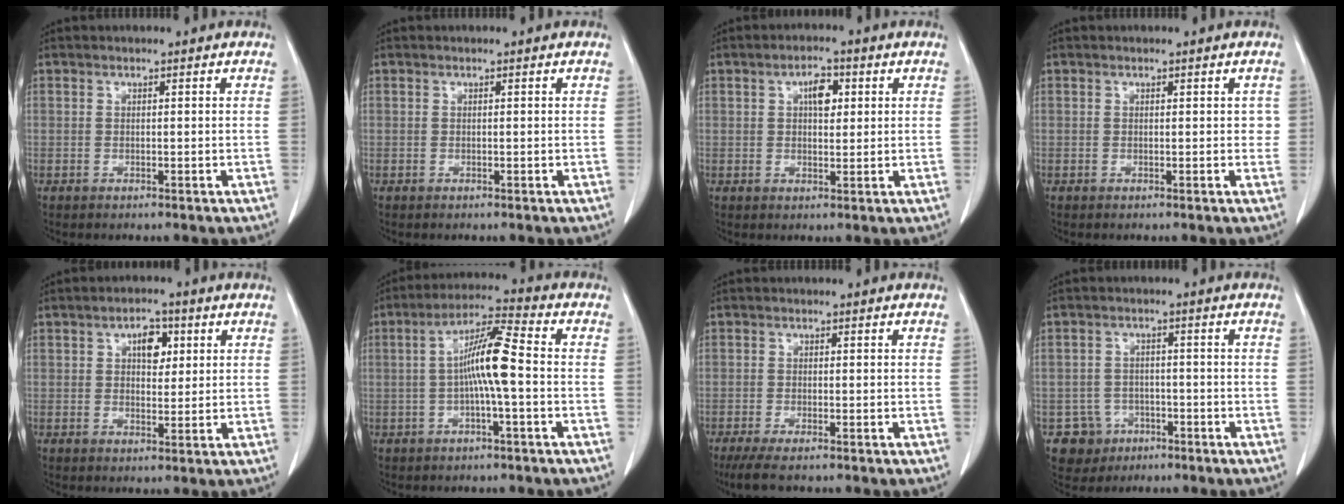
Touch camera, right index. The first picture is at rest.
{"total": 0.0}
{"total": 3.8, "force": [1.2, 1.8, 3.1], "torque": [-0.050, 0.007, 0.018]}
{"total": 1.2, "force": [0.3, 1.0, 0.6], "torque": [0.004, 0.007, 0.001]}
{"total": 4.4, "force": [1.5, 2.5, 3.3], "torque": [-0.050, 0.011, 0.024]}
{"total": 8.5, "force": [-0.7, 0.3, 8.5], "torque": [-0.159, 0.016, -0.019]}
{"total": 5.2, "force": [-4.1, 0.7, 3.2], "torque": [-0.053, -0.013, -0.063]}
{"total": 5.2, "force": [-2.5, 4.6, 0.1], "torque": [0.001, 0.012, -0.036]}